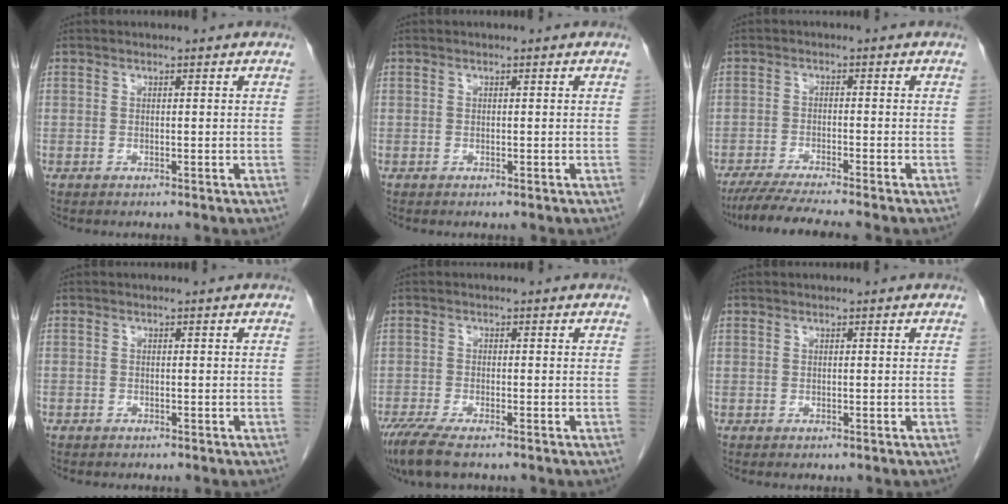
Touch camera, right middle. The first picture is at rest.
{"total": 0.0}
{"total": 8.2, "force": [-7.1, -1.0, 4.0], "torque": [-0.052, -0.026, -0.118]}
{"total": 0.9, "force": [-0.7, 0.6, 0.0], "torque": [-0.008, 0.004, -0.013]}
{"total": 6.9, "force": [-5.1, 1.4, 4.4], "torque": [-0.077, -0.019, -0.089]}
{"total": 0.7, "force": [-0.5, 0.1, 0.5], "torque": [-0.009, -0.003, -0.005]}